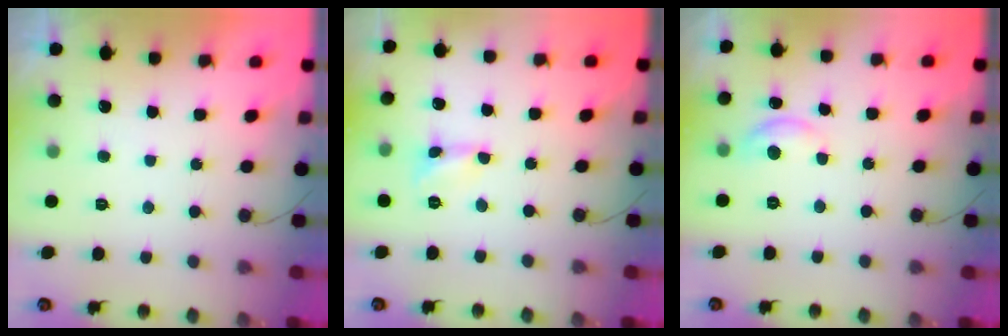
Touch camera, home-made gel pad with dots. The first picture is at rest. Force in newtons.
{"total": 1.6, "press": 1.6, "slide": 0.1}
{"total": 6.8, "press": 6.8, "slide": 0.5}